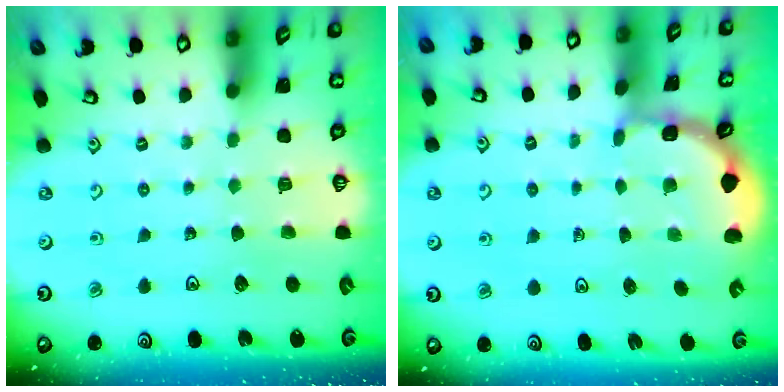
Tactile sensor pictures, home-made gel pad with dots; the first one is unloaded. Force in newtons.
{"total": 1.8, "press": 1.8, "slide": 0.3}